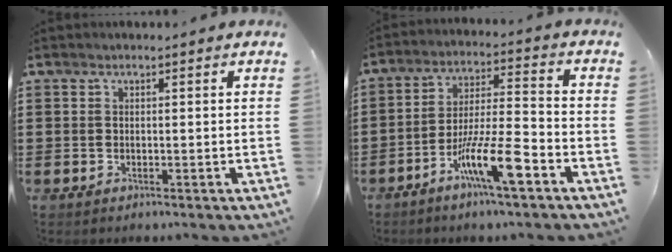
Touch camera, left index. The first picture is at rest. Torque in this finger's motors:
{"motor_torque": [1.51, 0.63, 0.42, 0.21]}